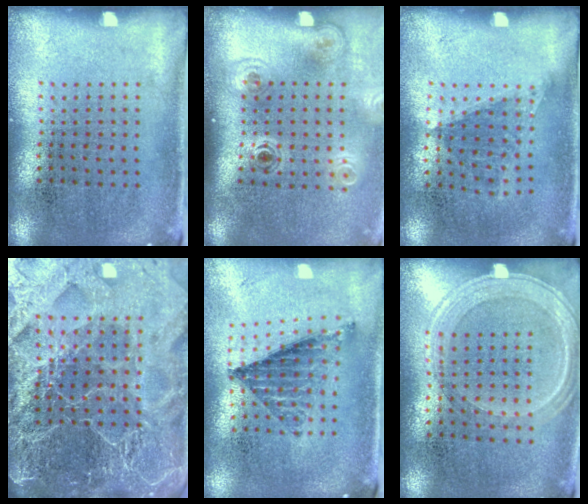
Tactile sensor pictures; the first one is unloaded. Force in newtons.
{"total": 1.8, "press": 1.2, "slide": 1.4}
{"total": 1.1, "press": 0.8, "slide": 0.8}
{"total": 6.2, "press": 5.4, "slide": 3.1}
{"total": 0.9, "press": 0.8, "slide": 0.3}
{"total": 1.0, "press": 0.9, "slide": 0.3}